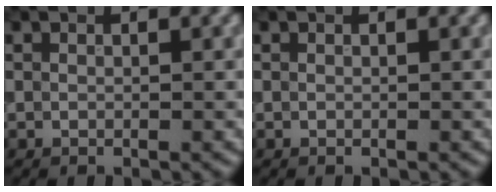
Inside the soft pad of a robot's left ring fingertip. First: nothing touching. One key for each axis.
{"total": 0.0}